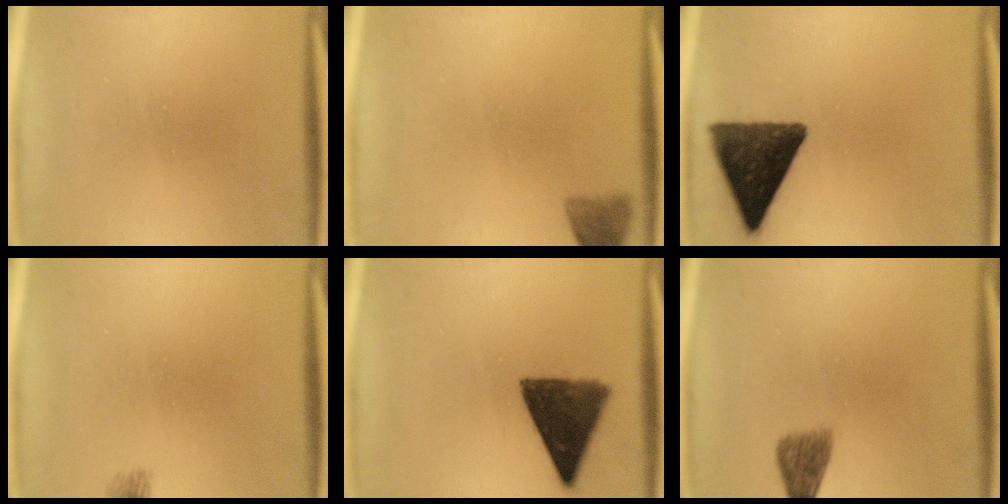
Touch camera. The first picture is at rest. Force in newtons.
{"total": 3.0}
{"total": 13.8}
{"total": 1.6}
{"total": 9.2}
{"total": 2.7}